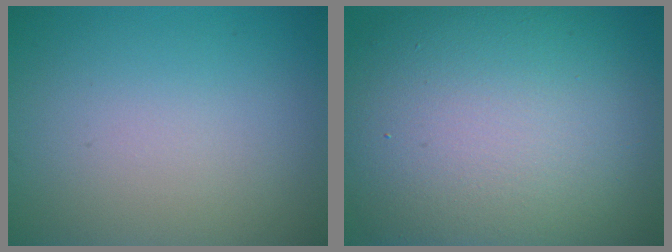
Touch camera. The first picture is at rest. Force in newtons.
{"total": 15.7, "press": 15.7, "slide": 0.9}